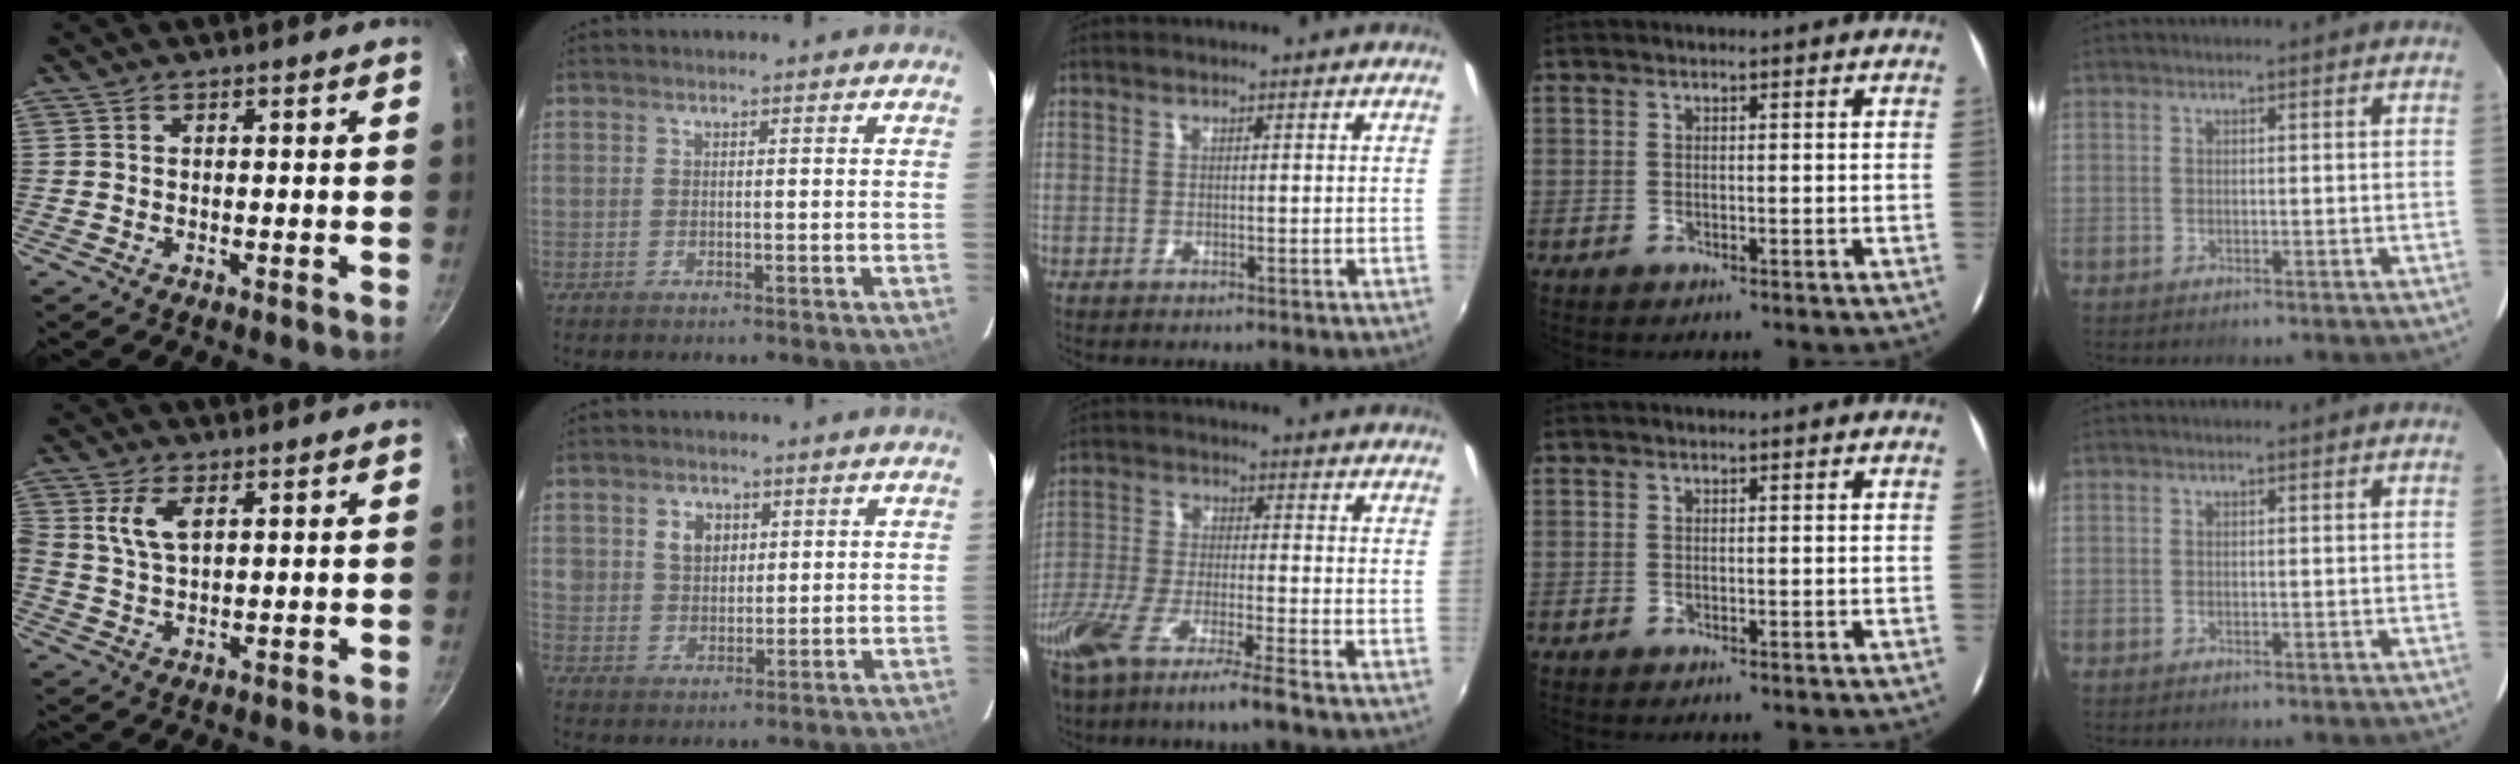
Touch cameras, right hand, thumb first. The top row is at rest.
{"thumb": {"total": 6.0, "force": [1.9, 3.2, 4.7], "torque": [-0.091, -0.003, 0.035]}, "index": {"total": 5.2, "force": [2.0, 4.3, 2.3], "torque": [-0.038, 0.012, 0.042]}, "middle": {"total": 12.0, "force": [-8.9, 0.5, 8.0], "torque": [-0.174, -0.036, -0.165]}}